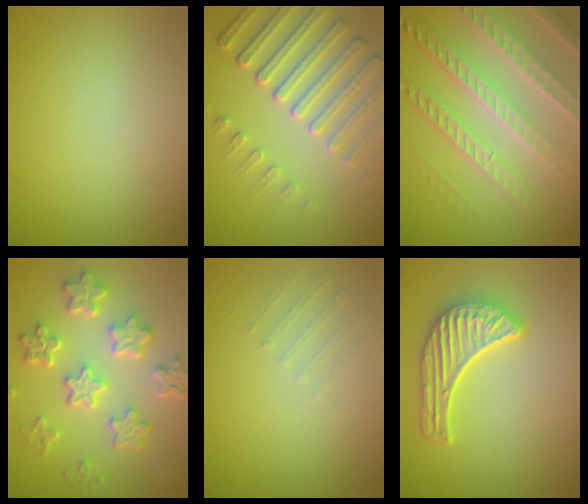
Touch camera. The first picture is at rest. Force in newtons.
{"total": 5.9, "press": 4.9, "slide": 3.3}
{"total": 7.9, "press": 5.3, "slide": 5.9}
{"total": 6.1, "press": 4.8, "slide": 3.8}
{"total": 0.6, "press": 0.5, "slide": 0.4}
{"total": 5.0, "press": 4.3, "slide": 2.6}